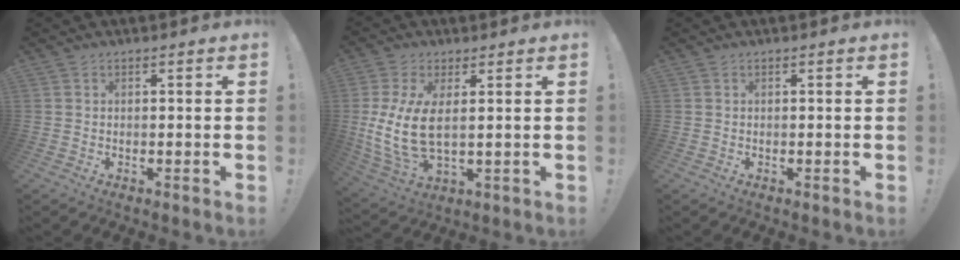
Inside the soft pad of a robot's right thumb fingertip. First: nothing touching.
{"total": 12.3, "force": [1.8, 6.2, 10.4], "torque": [-0.206, -0.017, 0.039]}
{"total": 0.0}